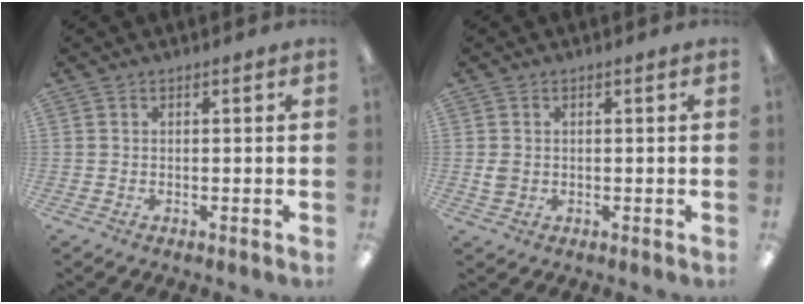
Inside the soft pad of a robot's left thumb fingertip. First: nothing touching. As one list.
[{"total": 2.2, "force": [0.1, 1.8, 1.3], "torque": [-0.016, 0.001, 0.001]}]